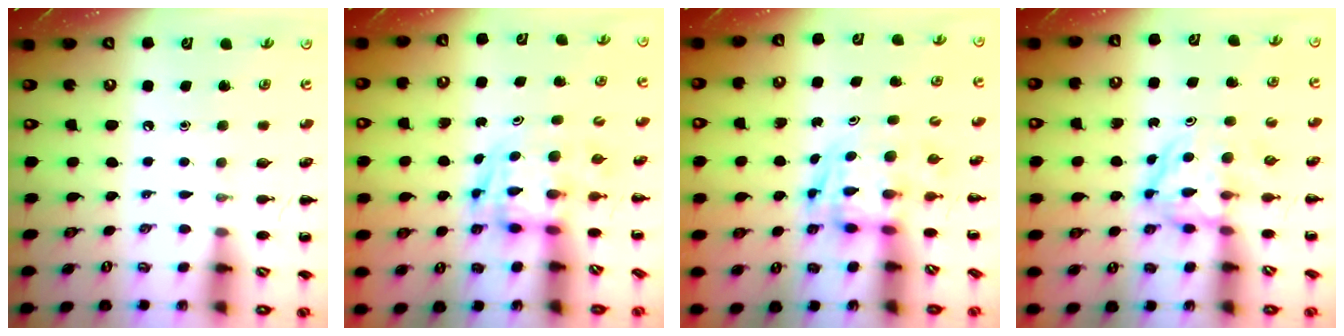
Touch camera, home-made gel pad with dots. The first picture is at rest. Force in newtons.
{"total": 2.8, "press": 2.7, "slide": 0.5}
{"total": 2.8, "press": 2.7, "slide": 0.5}
{"total": 4.0, "press": 3.9, "slide": 0.5}